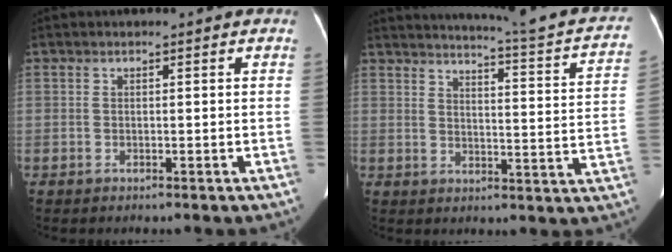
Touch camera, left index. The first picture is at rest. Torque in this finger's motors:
{"motor_torque": [0.13, -0.22, 0.00, 0.06]}